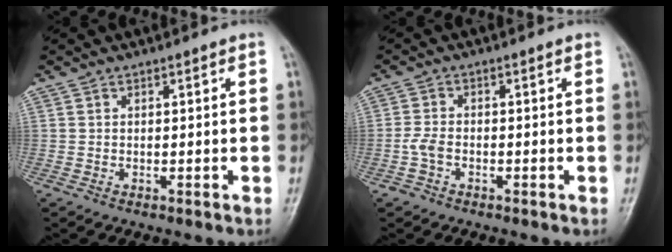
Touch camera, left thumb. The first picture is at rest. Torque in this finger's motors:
{"motor_torque": [-0.01, 0.06, 0.44, 0.03, 0.01]}